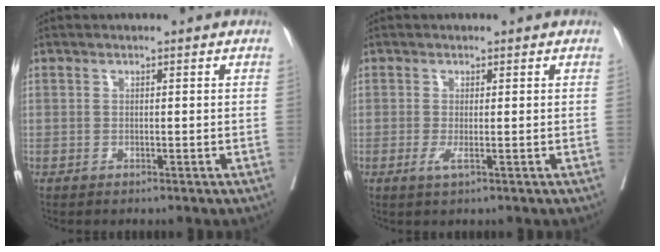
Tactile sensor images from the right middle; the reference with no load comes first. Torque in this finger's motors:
{"motor_torque": [0.33, -0.31, 0.16, 0.06]}